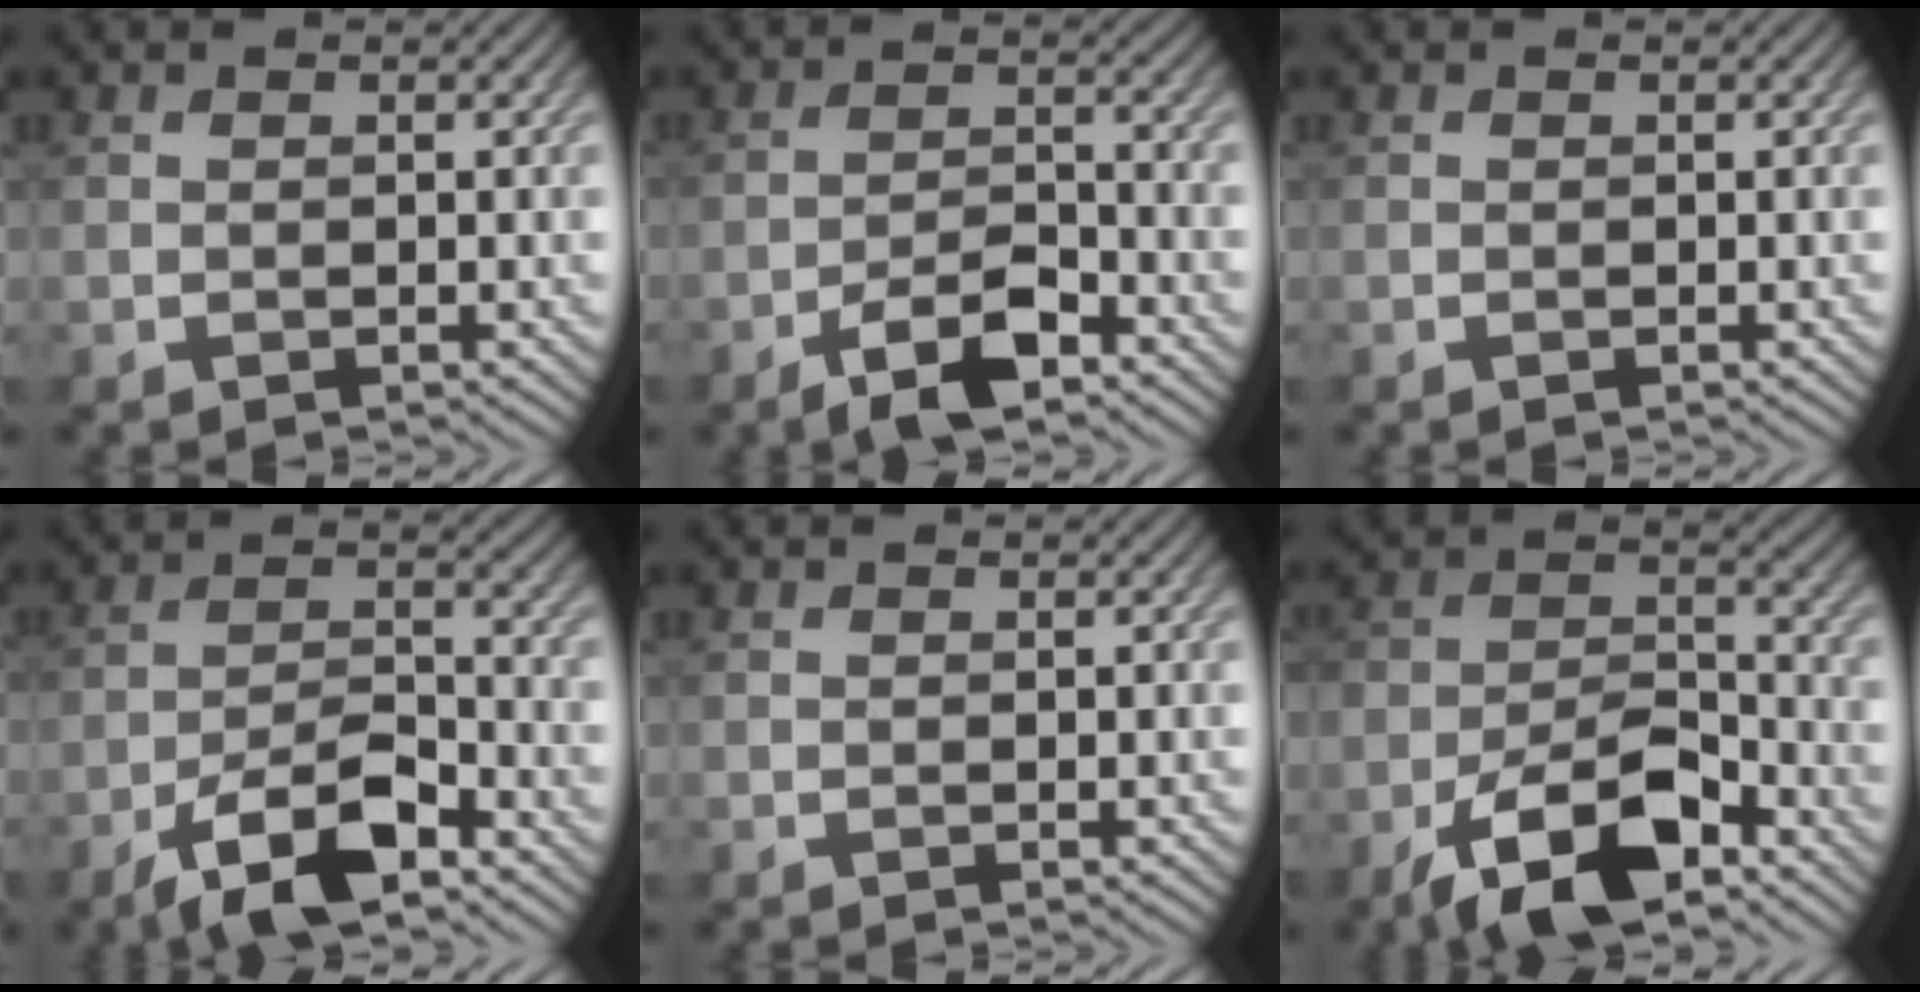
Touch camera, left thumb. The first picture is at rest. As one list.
[{"total": 5.8, "force": [-4.0, 1.8, 3.8], "torque": [-0.069, 0.006, -0.077]}, {"total": 0.0}, {"total": 8.9, "force": [-6.0, 3.0, 5.9], "torque": [-0.105, 0.003, -0.120]}, {"total": 0.0}, {"total": 11.8, "force": [-7.9, 5.1, 7.2], "torque": [-0.134, 0.000, -0.160]}]